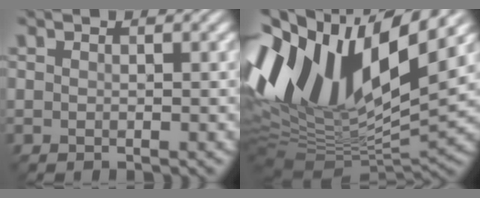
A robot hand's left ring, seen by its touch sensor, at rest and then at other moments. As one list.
[{"total": 16.7, "force": [4.8, 7.7, 14.0], "torque": [-0.282, 0.015, 0.075]}]